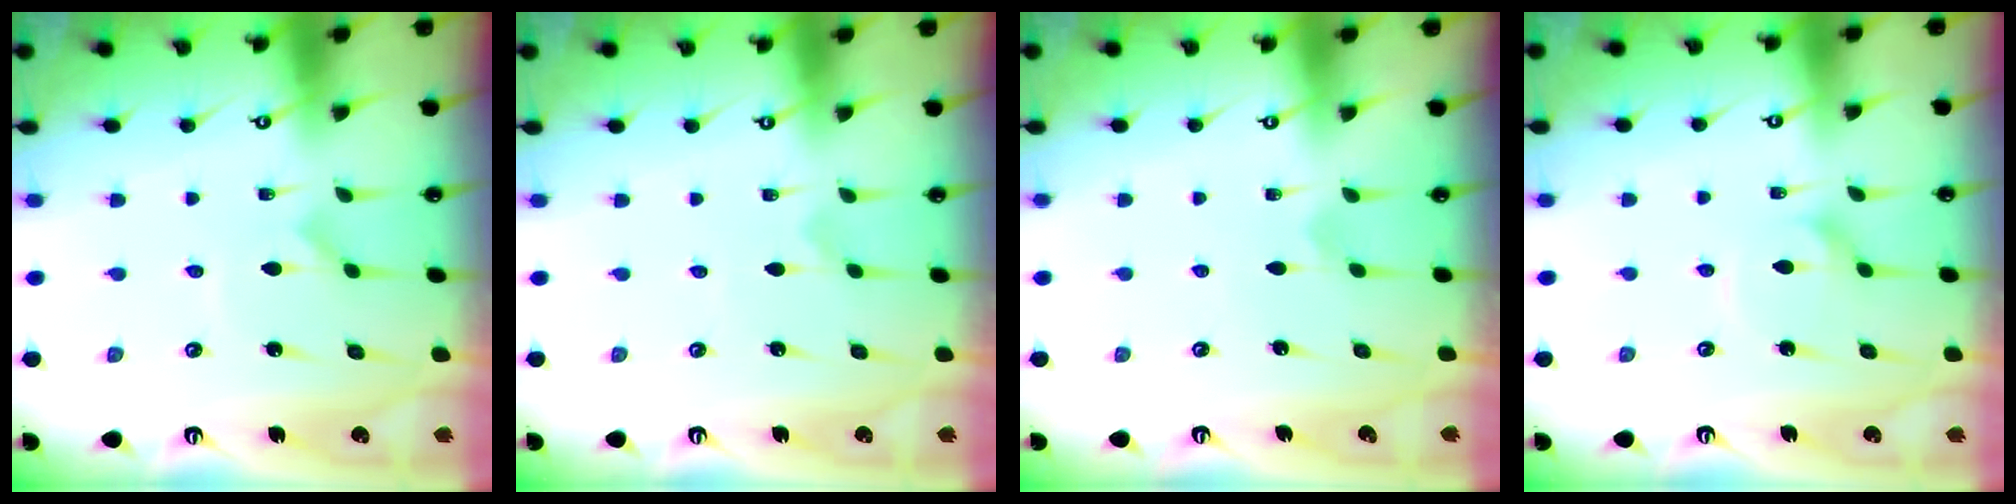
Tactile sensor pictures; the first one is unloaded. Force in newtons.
{"total": 0.0}
{"total": 1.7, "press": 1.6, "slide": 0.1}
{"total": 2.3, "press": 2.3, "slide": 0.3}